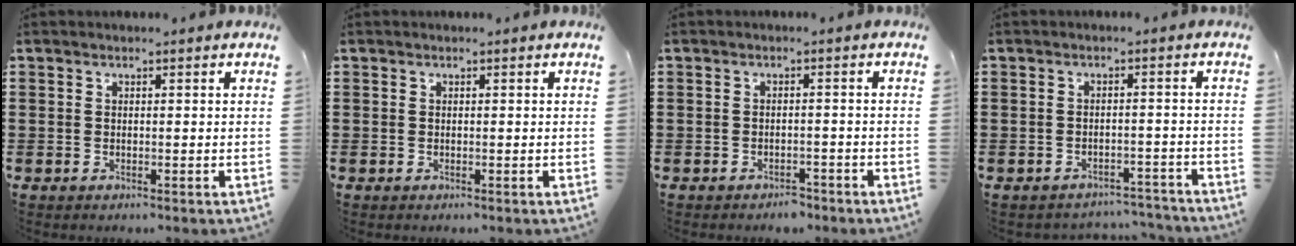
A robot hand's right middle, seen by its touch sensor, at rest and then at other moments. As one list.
[{"total": 0.0}, {"total": 1.7, "force": [-1.7, 0.4, -0.1], "torque": [-0.006, 0.003, -0.038]}, {"total": 2.7, "force": [-2.7, 0.3, -0.1], "torque": [-0.006, -0.001, -0.058]}]